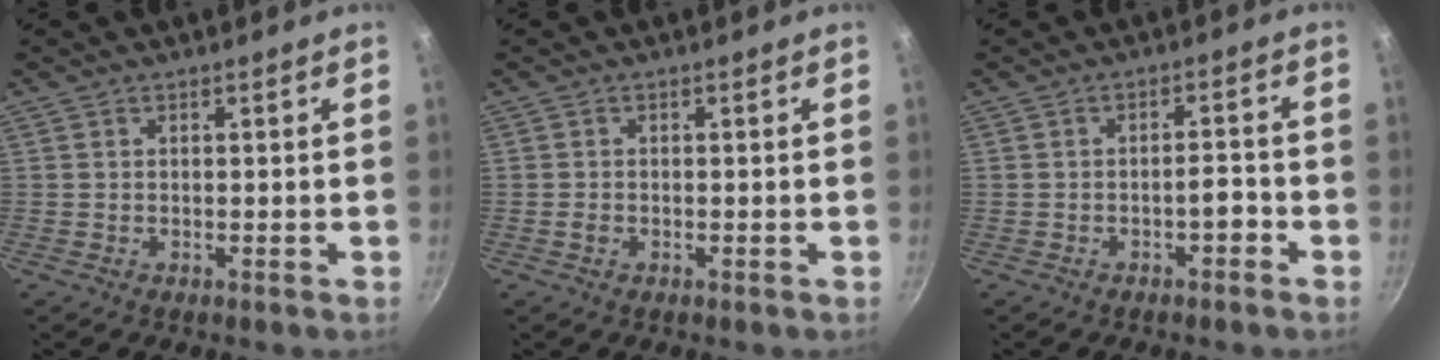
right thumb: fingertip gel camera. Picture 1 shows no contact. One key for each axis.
{"total": 0.9, "fx": -0.4, "fy": 0.6, "fz": 0.4, "tx": -0.007, "ty": 0.002, "tz": -0.008}
{"total": 2.8, "fx": -1.7, "fy": 1.1, "fz": 2.0, "tx": -0.018, "ty": 0.024, "tz": -0.021}